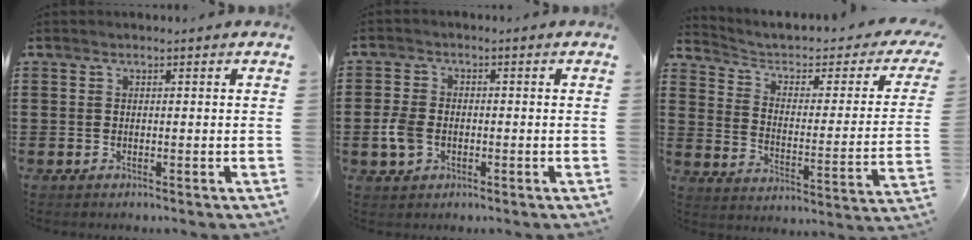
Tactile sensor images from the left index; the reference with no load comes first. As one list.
[{"total": 4.1, "force": [-1.0, 2.8, 2.8], "torque": [-0.080, -0.004, -0.025]}, {"total": 3.6, "force": [1.9, 1.6, 2.6], "torque": [-0.065, -0.016, 0.024]}]